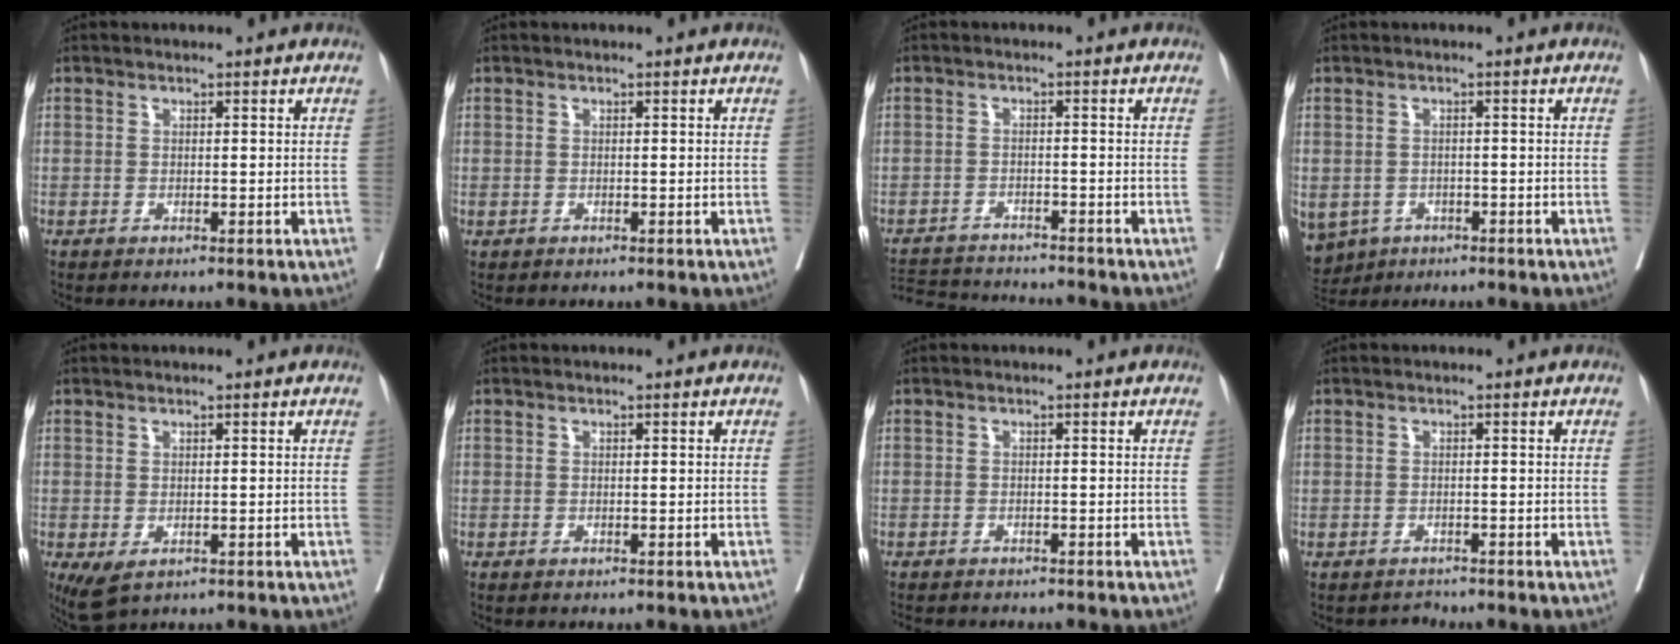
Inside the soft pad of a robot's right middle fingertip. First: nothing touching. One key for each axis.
{"total": 0.0}
{"total": 9.4, "fx": -9.2, "fy": 0.3, "fz": 1.8, "tx": -0.031, "ty": 0.003, "tz": -0.145}
{"total": 10.7, "fx": -5.5, "fy": 8.3, "fz": 3.7, "tx": -0.111, "ty": -0.006, "tz": -0.073}
{"total": 3.9, "fx": -1.7, "fy": 2.0, "fz": 2.9, "tx": -0.050, "ty": -0.014, "tz": -0.019}
{"total": 1.7, "fx": -1.5, "fy": 0.0, "fz": 0.8, "tx": -0.008, "ty": 0.003, "tz": -0.015}
{"total": 6.9, "fx": -6.2, "fy": 1.3, "fz": 2.6, "tx": -0.035, "ty": -0.005, "tz": -0.083}
{"total": 1.5, "fx": -1.2, "fy": 0.3, "fz": -0.7, "tx": 0.012, "ty": -0.005, "tz": -0.021}